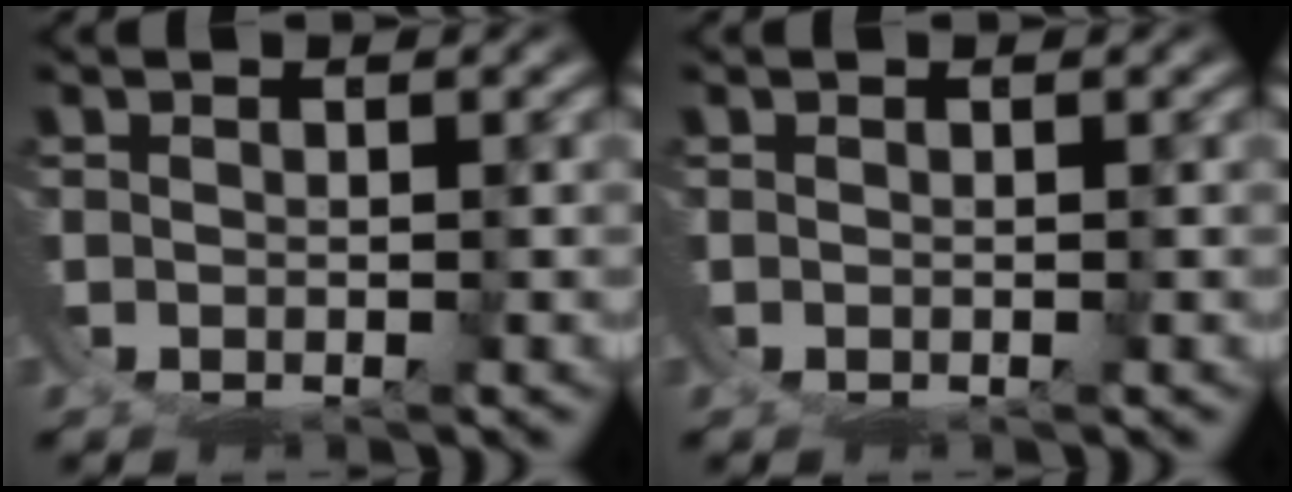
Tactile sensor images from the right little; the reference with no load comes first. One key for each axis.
{"total": 0.0}